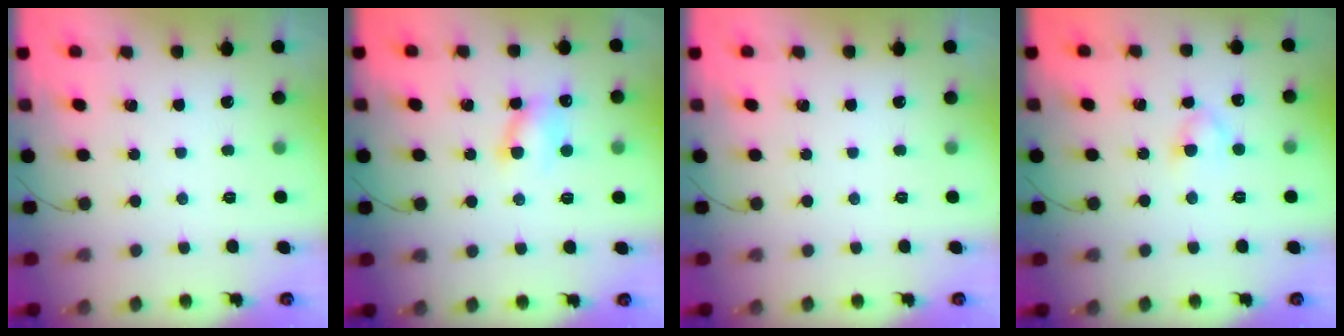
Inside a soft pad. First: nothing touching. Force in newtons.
{"total": 6.5, "press": 6.4, "slide": 0.9}
{"total": 0.0}
{"total": 3.1, "press": 2.8, "slide": 1.3}